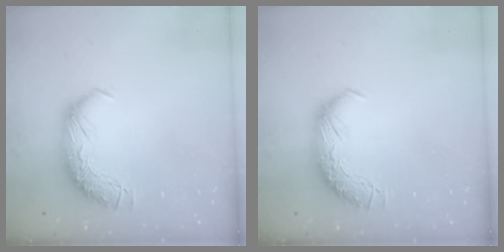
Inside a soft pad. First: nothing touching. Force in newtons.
{"total": 0.0}